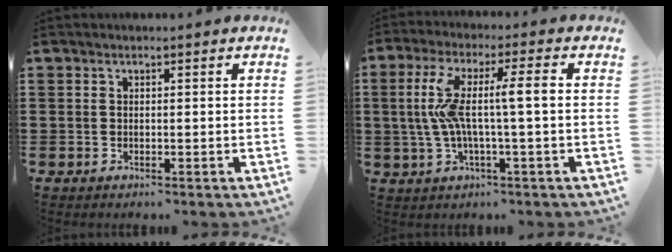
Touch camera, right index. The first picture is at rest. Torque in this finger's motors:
{"motor_torque": [1.29, -0.85, 0.57, 0.21]}